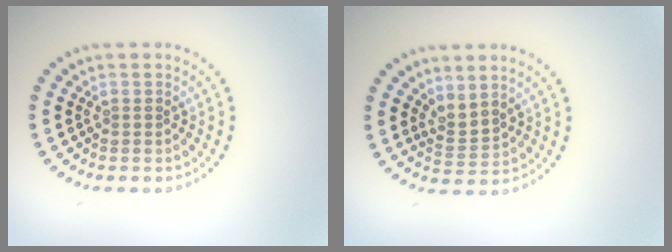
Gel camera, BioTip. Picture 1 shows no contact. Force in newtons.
{"total": 2.1, "press": 1.4, "slide": 1.6}